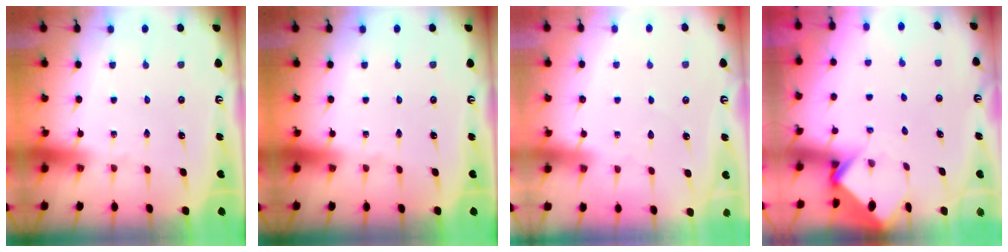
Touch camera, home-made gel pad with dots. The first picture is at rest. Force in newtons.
{"total": 0.0}
{"total": 2.7, "press": 2.6, "slide": 0.3}
{"total": 3.8, "press": 3.8, "slide": 0.2}